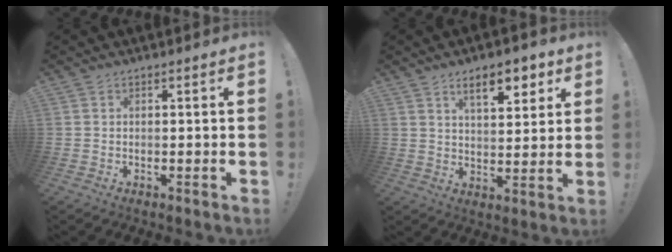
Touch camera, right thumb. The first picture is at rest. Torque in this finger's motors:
{"motor_torque": [0.03, 0.10, 0.25, 0.31, 0.07]}